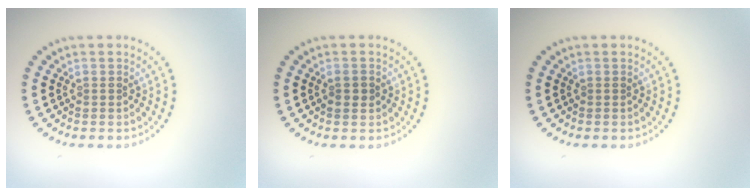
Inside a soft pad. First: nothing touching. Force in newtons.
{"total": 1.2, "press": 1.2, "slide": 0.2}
{"total": 0.0}